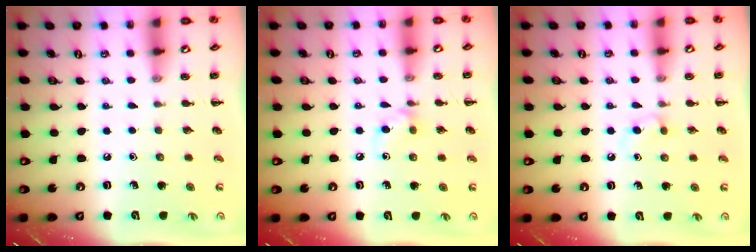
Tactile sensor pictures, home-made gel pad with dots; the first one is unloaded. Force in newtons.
{"total": 7.0, "press": 6.7, "slide": 2.0}
{"total": 2.9, "press": 2.6, "slide": 1.3}